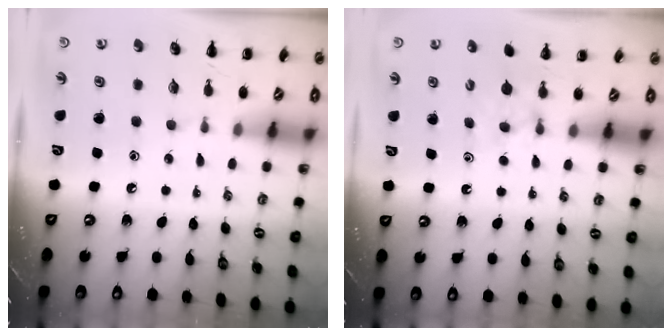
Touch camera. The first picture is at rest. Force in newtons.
{"total": 3.7, "press": 3.4, "slide": 1.4}